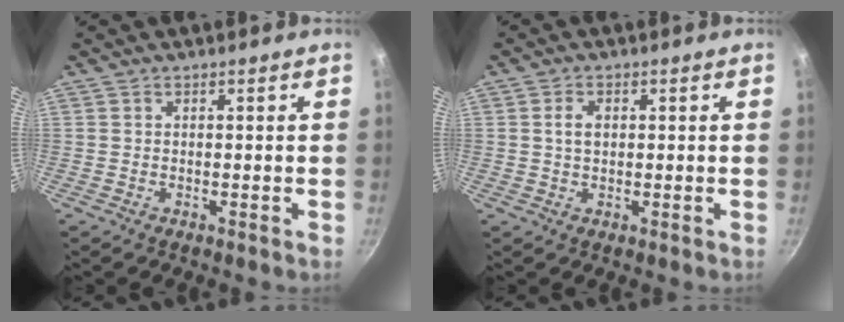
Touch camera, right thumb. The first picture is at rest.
{"total": 2.7, "force": [0.4, 1.8, 2.0], "torque": [-0.030, 0.002, 0.009]}